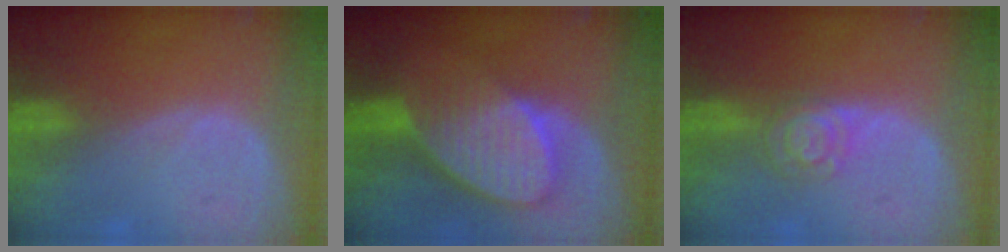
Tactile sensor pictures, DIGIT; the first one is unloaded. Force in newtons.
{"total": 9.4, "press": 8.3, "slide": 4.6}
{"total": 4.7, "press": 4.1, "slide": 2.3}